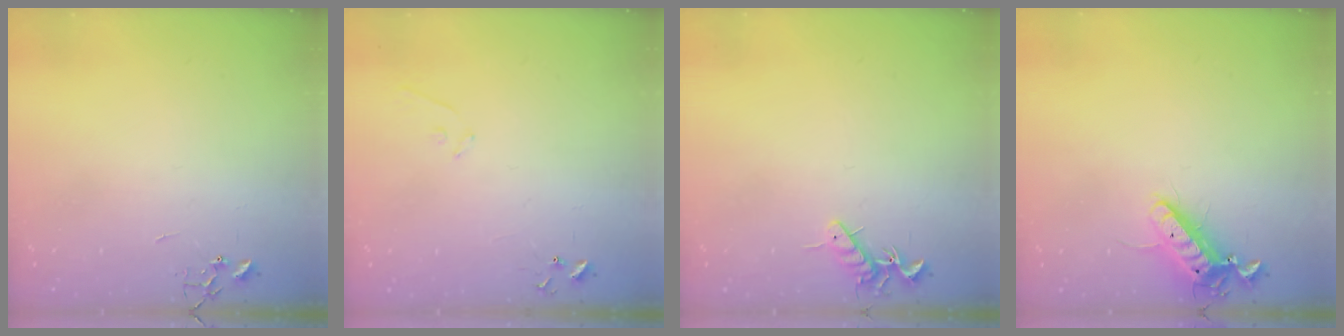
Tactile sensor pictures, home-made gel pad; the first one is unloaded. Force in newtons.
{"total": 5.3, "press": 5.3, "slide": 0.4}
{"total": 7.6, "press": 7.5, "slide": 0.8}
{"total": 11.9, "press": 11.7, "slide": 2.2}